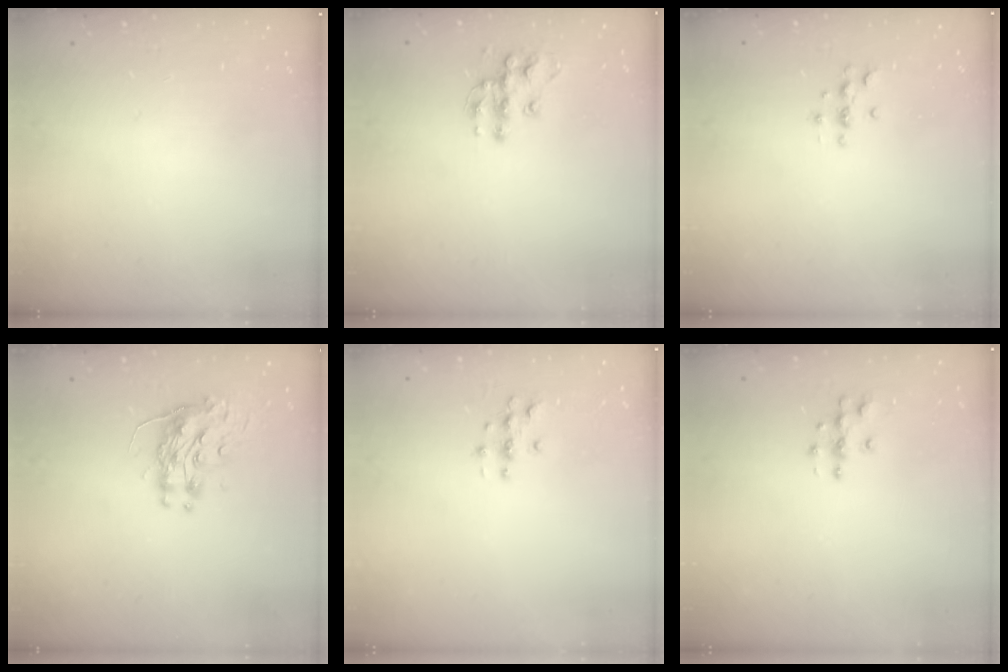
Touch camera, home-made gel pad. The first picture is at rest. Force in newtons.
{"total": 10.8, "press": 10.8, "slide": 0.6}
{"total": 3.3, "press": 3.3, "slide": 0.4}
{"total": 9.2, "press": 9.2, "slide": 0.7}
{"total": 2.8, "press": 2.8, "slide": 0.3}
{"total": 3.9, "press": 3.9, "slide": 0.3}